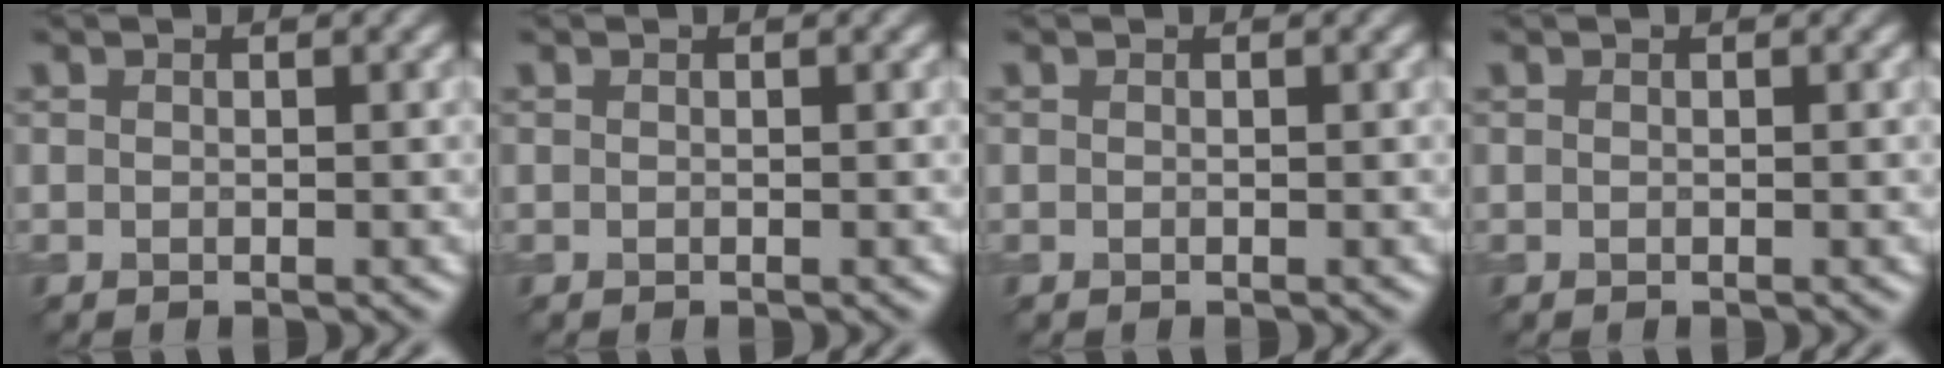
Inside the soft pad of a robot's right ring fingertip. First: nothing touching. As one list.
[{"total": 0.0}, {"total": 0.0}, {"total": 0.0}]